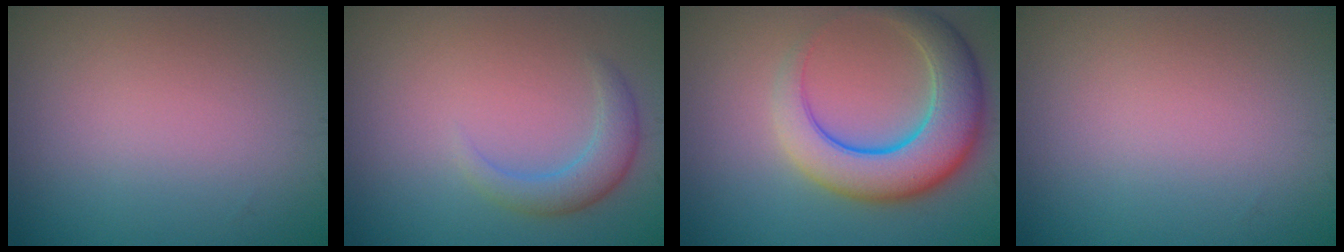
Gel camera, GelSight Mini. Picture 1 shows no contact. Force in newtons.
{"total": 2.5, "press": 2.5, "slide": 0.1}
{"total": 7.5, "press": 7.5, "slide": 0.3}
{"total": 0.0}